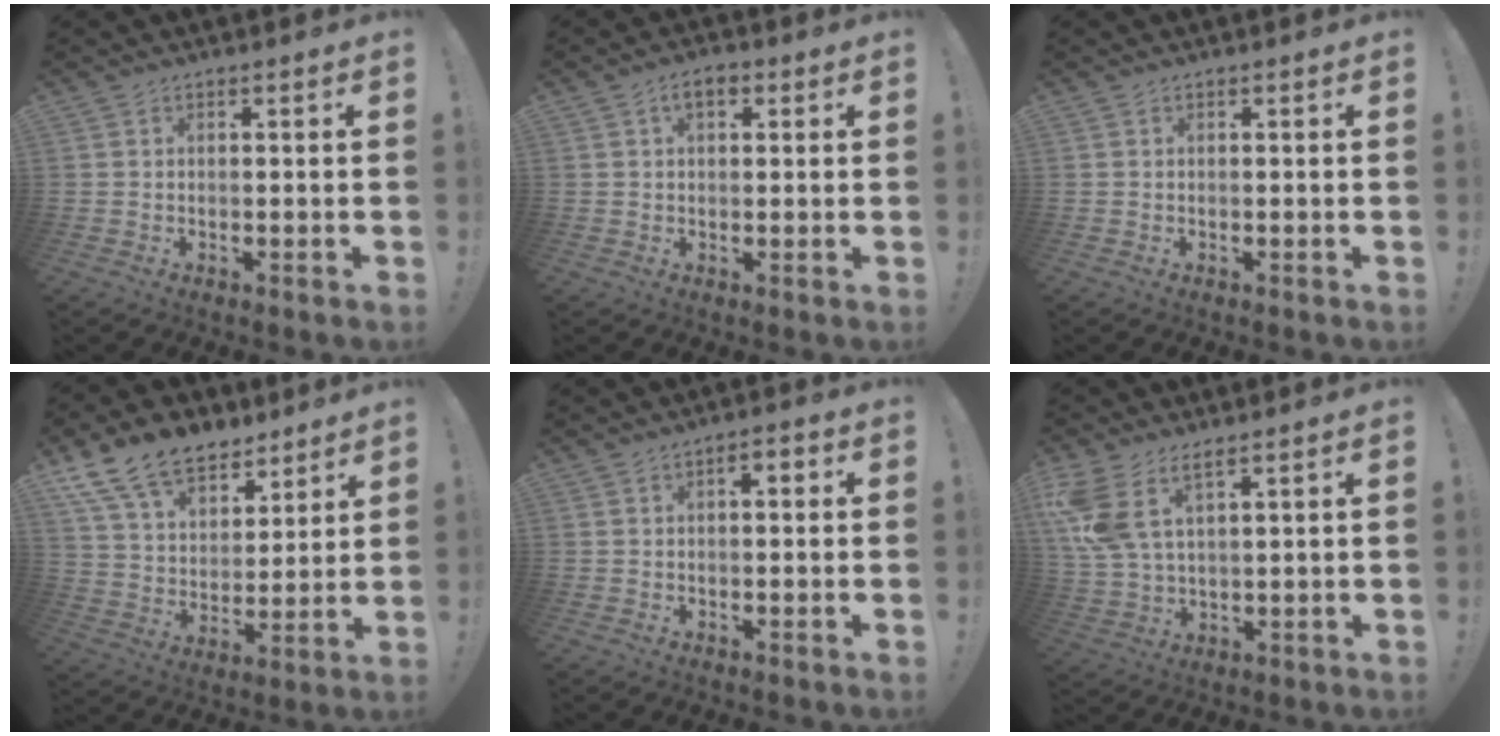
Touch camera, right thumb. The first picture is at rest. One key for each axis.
{"total": 4.3, "fx": 1.4, "fy": 2.3, "fz": 3.3, "tx": -0.053, "ty": 0.006, "tz": 0.024}
{"total": 0.0}
{"total": 15.8, "fx": 11.1, "fy": 9.3, "fz": 6.3, "tx": -0.110, "ty": -0.074, "tz": 0.209}
{"total": 2.4, "fx": -0.3, "fy": 1.3, "fz": 2.0, "tx": -0.024, "ty": 0.008, "tz": -0.012}
{"total": 9.5, "fx": 5.8, "fy": 4.1, "fz": 6.4, "tx": -0.139, "ty": -0.019, "tz": 0.116}